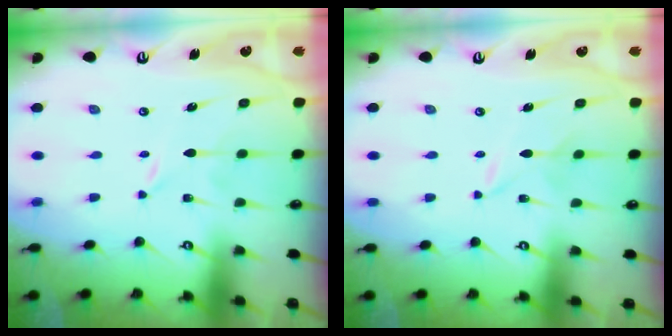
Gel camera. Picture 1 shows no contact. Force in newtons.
{"total": 1.4, "press": 1.4, "slide": 0.2}